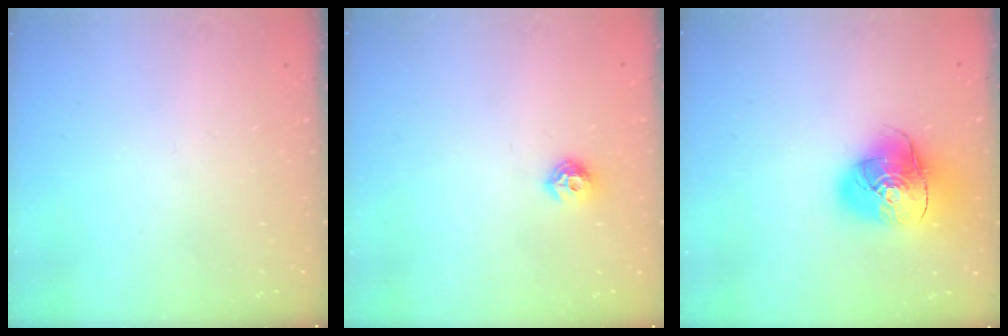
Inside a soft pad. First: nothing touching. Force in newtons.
{"total": 6.8, "press": 6.8, "slide": 0.3}
{"total": 15.6, "press": 15.4, "slide": 2.4}